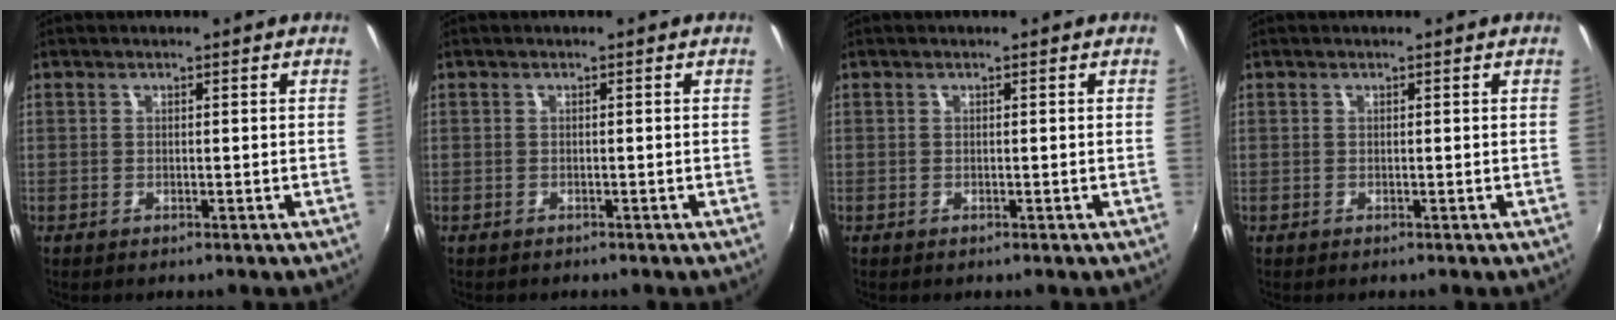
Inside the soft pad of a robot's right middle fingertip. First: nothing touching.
{"total": 0.6, "force": [-0.5, 0.3, 0.1], "torque": [-0.004, -0.002, -0.007]}
{"total": 0.0}
{"total": 0.0}